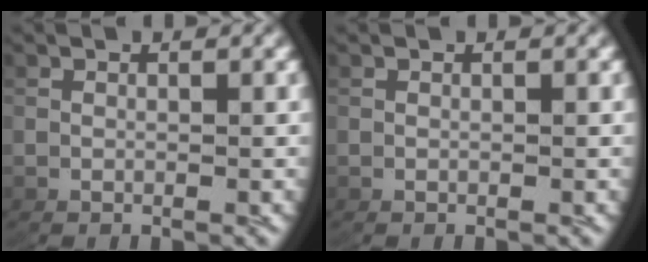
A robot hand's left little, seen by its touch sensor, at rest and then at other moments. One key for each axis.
{"total": 0.0}